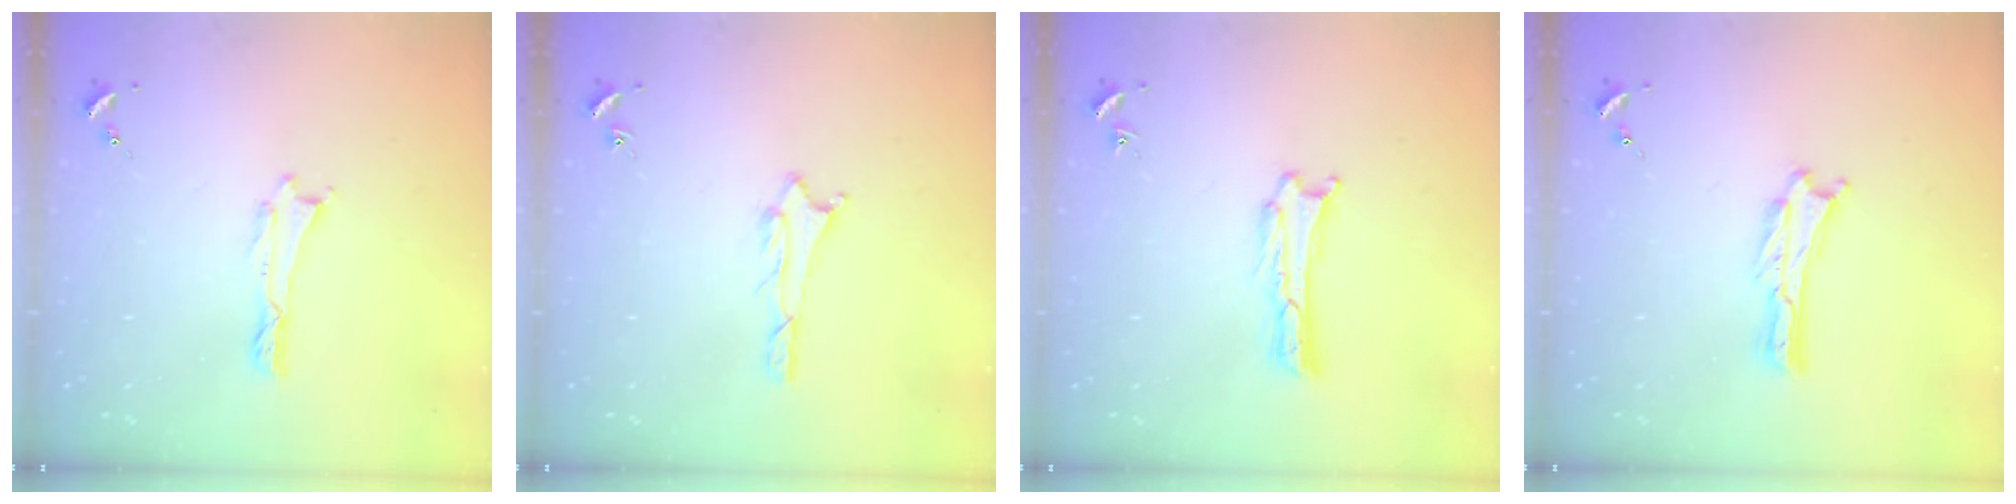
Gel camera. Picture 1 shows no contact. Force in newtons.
{"total": 1.5, "press": 1.5, "slide": 0.1}
{"total": 0.8, "press": 0.8, "slide": 0.0}
{"total": 0.0}